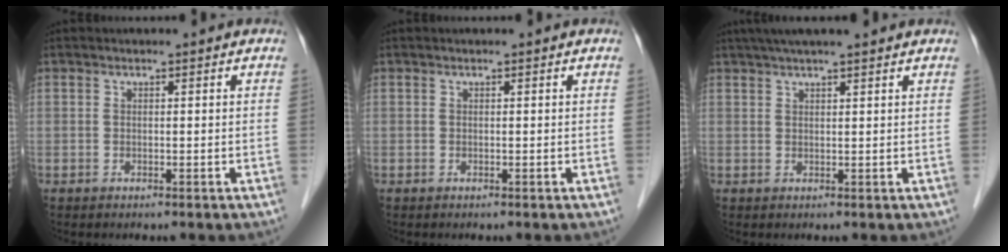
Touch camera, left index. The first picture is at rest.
{"total": 0.0}
{"total": 8.0, "force": [6.6, 0.4, 4.4], "torque": [-0.067, 0.036, 0.095]}